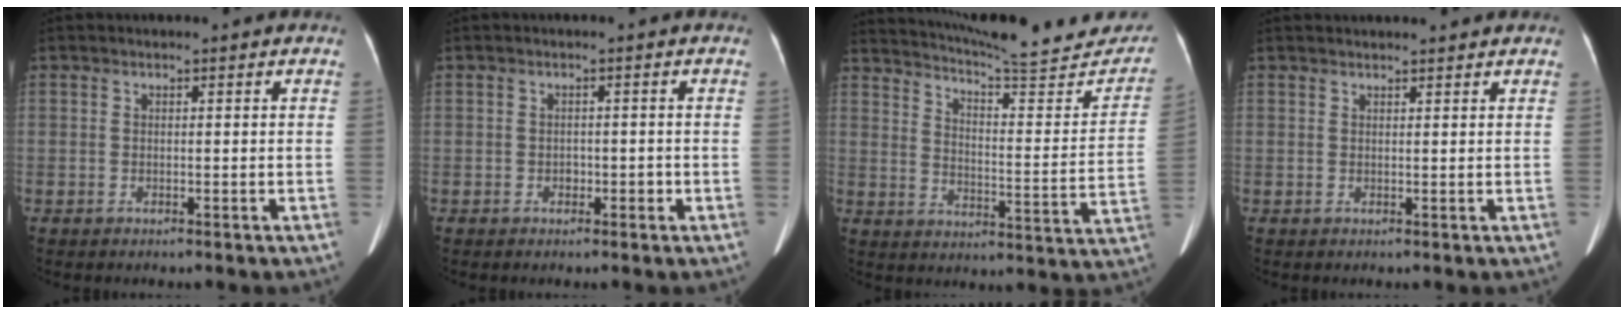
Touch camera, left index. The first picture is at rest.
{"total": 1.4, "force": [-0.7, 1.0, 0.6], "torque": [-0.011, 0.001, -0.010]}
{"total": 23.2, "force": [21.4, 2.7, 8.6], "torque": [-0.127, -0.062, 0.271]}
{"total": 4.4, "force": [4.2, 0.7, 1.2], "torque": [-0.014, 0.025, 0.050]}